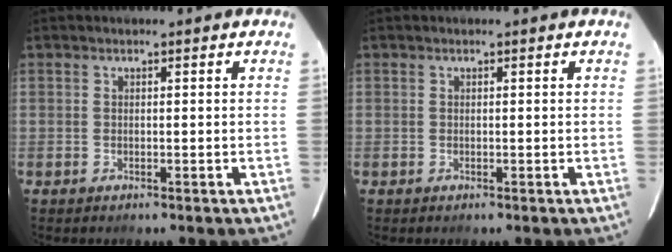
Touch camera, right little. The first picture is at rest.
{"total": 0.0}